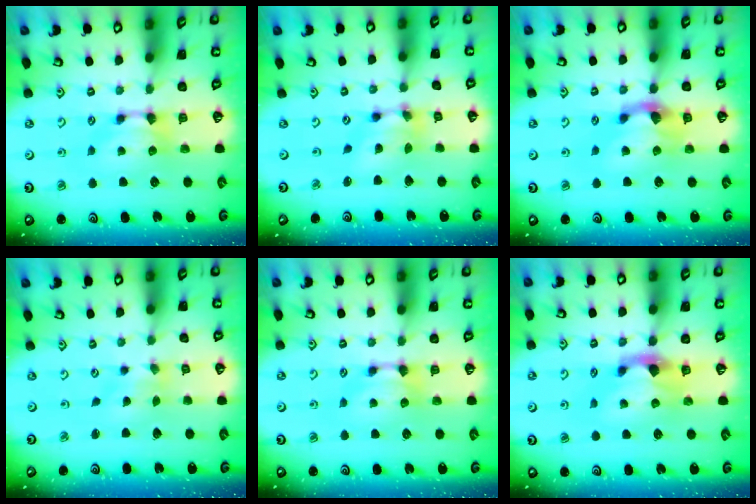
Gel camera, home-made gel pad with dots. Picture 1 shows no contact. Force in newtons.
{"total": 5.5, "press": 5.1, "slide": 2.1}
{"total": 2.9, "press": 2.2, "slide": 2.0}
{"total": 1.9, "press": 1.5, "slide": 1.2}
{"total": 0.0}
{"total": 2.2, "press": 1.9, "slide": 1.2}